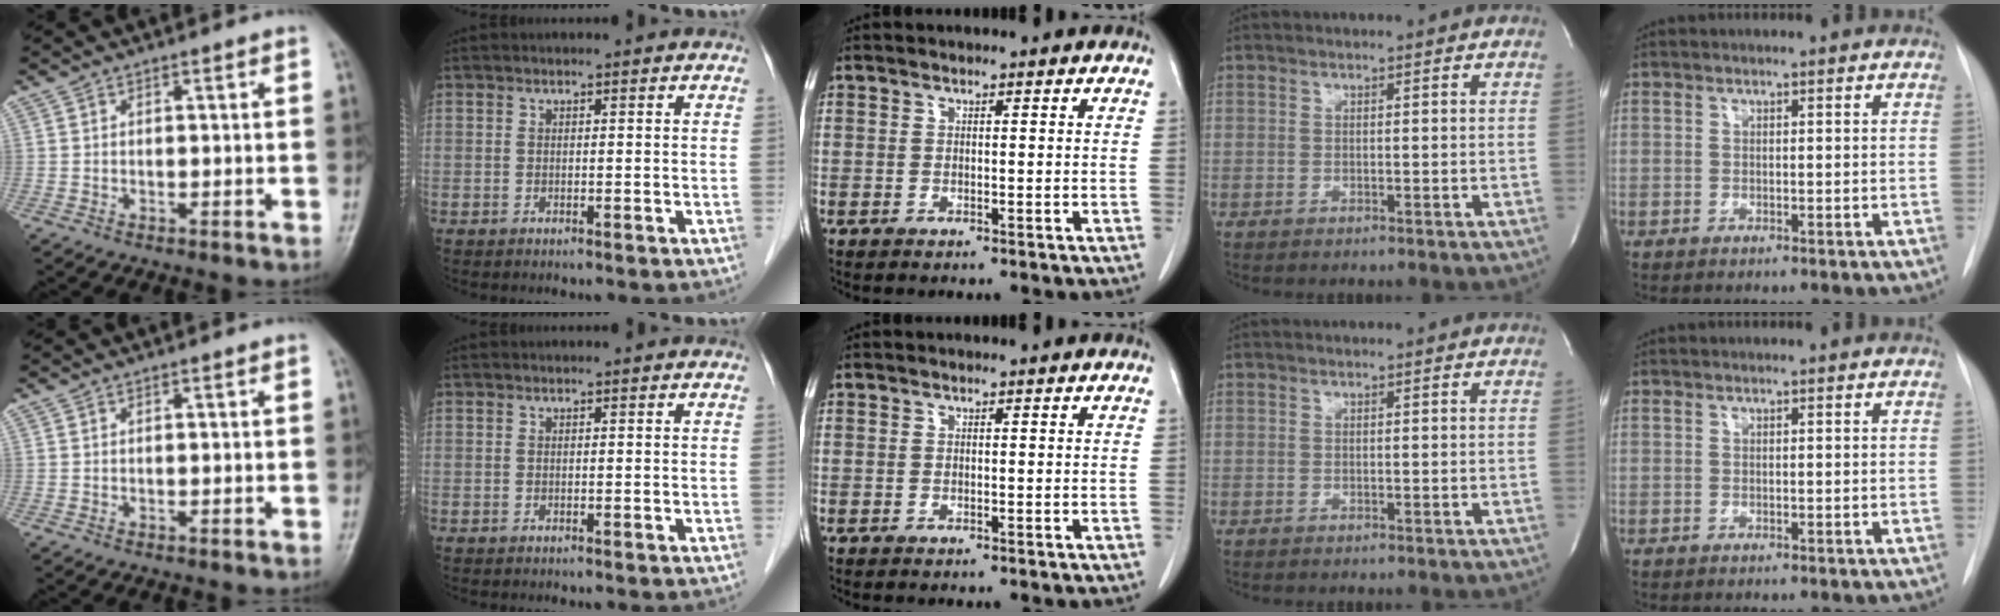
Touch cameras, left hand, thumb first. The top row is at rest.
{}